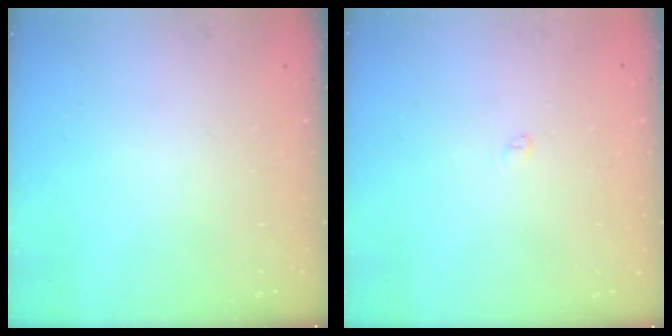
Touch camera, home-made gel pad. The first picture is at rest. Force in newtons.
{"total": 1.9, "press": 1.9, "slide": 0.3}